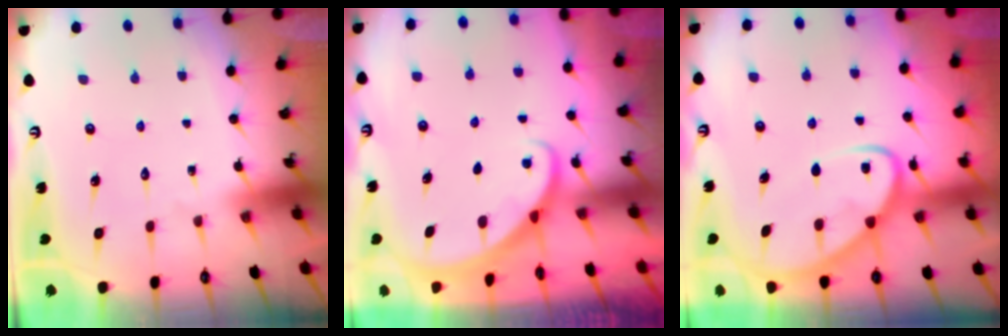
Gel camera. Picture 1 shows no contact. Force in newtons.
{"total": 2.0, "press": 2.0, "slide": 0.1}
{"total": 8.2, "press": 8.2, "slide": 0.8}